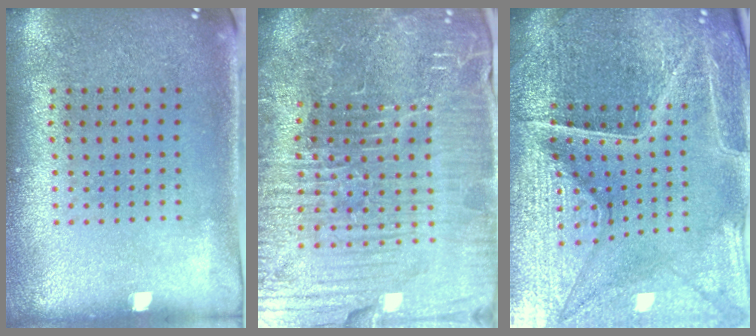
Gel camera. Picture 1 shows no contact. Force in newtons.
{"total": 7.5, "press": 6.7, "slide": 3.4}
{"total": 5.4, "press": 5.1, "slide": 1.7}